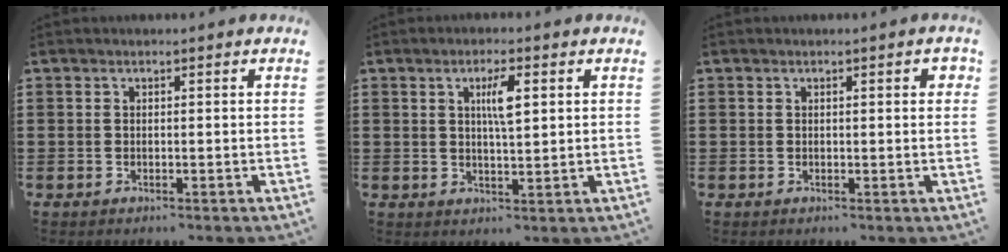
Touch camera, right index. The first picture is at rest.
{"total": 4.4, "force": [1.2, 1.0, 4.1], "torque": [-0.076, 0.006, 0.015]}
{"total": 0.9, "force": [0.2, 0.2, 0.9], "torque": [-0.016, 0.003, 0.003]}